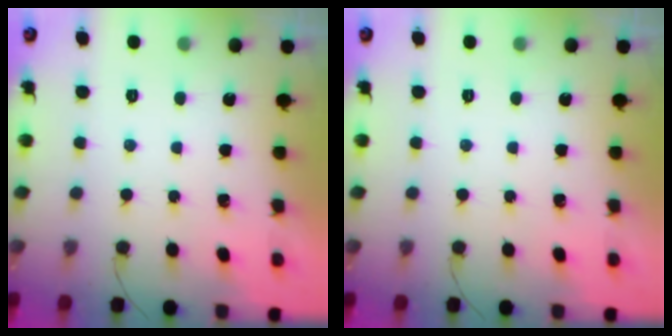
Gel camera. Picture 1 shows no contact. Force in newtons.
{"total": 0.0}